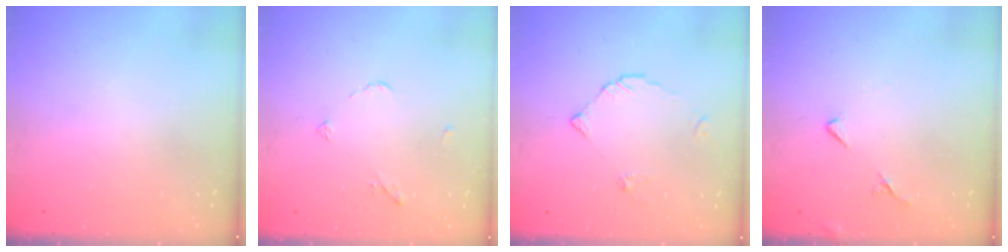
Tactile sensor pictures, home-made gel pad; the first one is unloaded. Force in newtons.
{"total": 3.5, "press": 3.4, "slide": 0.6}
{"total": 3.0, "press": 3.0, "slide": 0.3}
{"total": 6.2, "press": 6.1, "slide": 0.6}